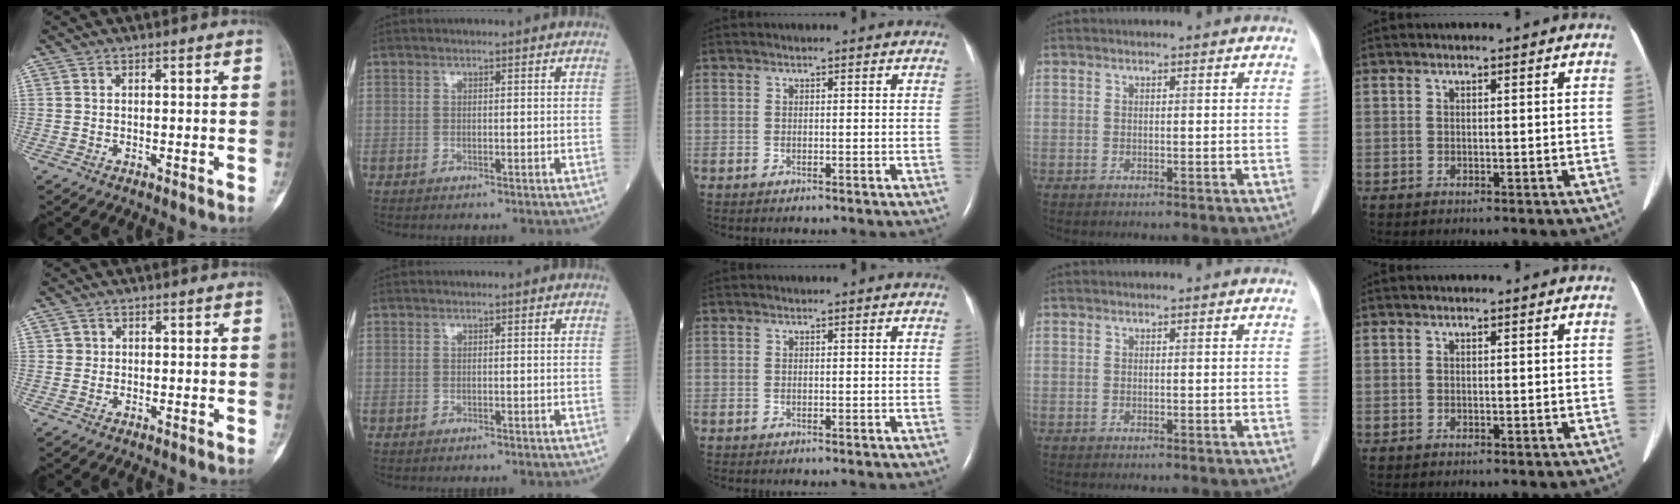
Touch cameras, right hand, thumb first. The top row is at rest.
{"thumb": {"total": 1.0, "force": [0.1, 1.0, 0.0], "torque": [0.007, 0.004, 0.000]}}